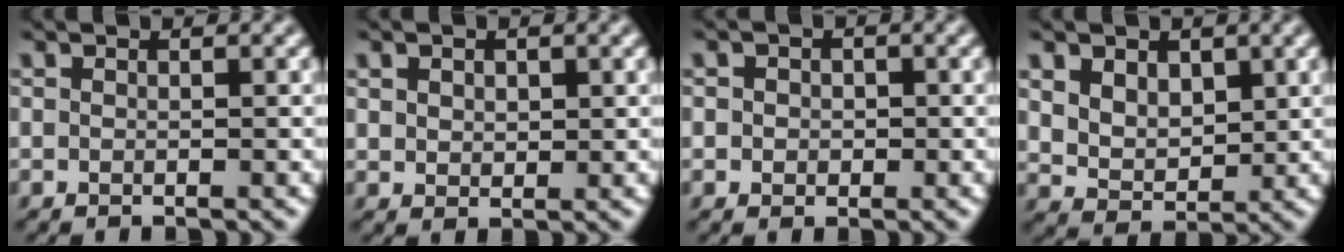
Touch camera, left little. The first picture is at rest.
{"total": 1.5, "force": [0.7, 1.1, 0.9], "torque": [-0.024, 0.002, 0.012]}
{"total": 1.8, "force": [0.1, 1.6, 0.9], "torque": [-0.003, 0.007, -0.013]}
{"total": 4.9, "force": [2.1, 3.6, 2.6], "torque": [-0.071, 0.001, 0.043]}